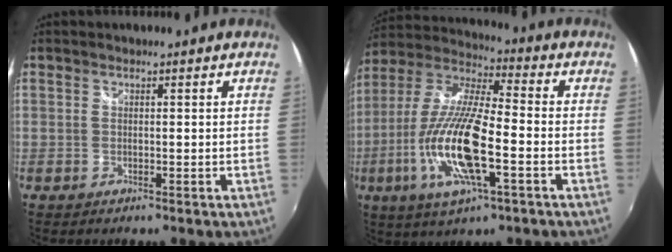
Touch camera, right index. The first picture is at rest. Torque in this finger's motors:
{"motor_torque": [2.14, 0.00, 1.05, 0.21]}